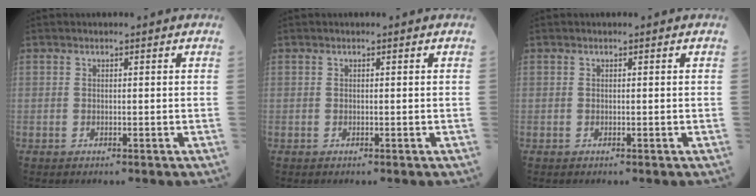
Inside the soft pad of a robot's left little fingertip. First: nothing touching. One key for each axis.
{"total": 0.0}
{"total": 0.0}